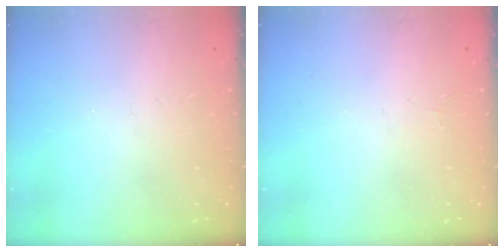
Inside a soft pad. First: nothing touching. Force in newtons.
{"total": 1.6, "press": 1.6, "slide": 0.2}